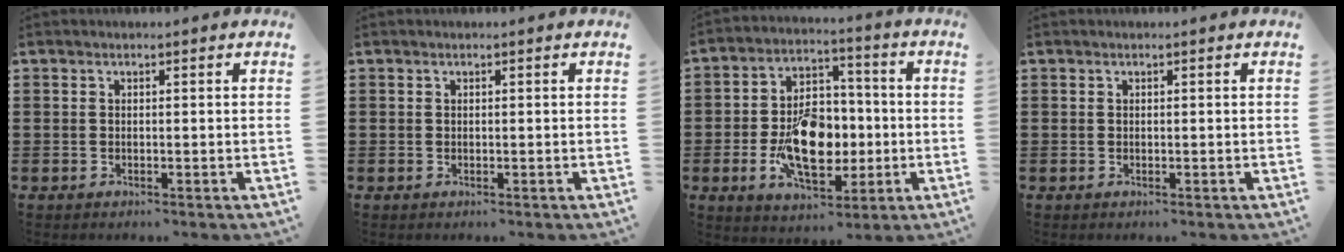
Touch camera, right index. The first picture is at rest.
{"total": 0.0}
{"total": 12.4, "force": [-2.0, 7.5, 9.6], "torque": [-0.172, 0.000, -0.034]}
{"total": 0.0}